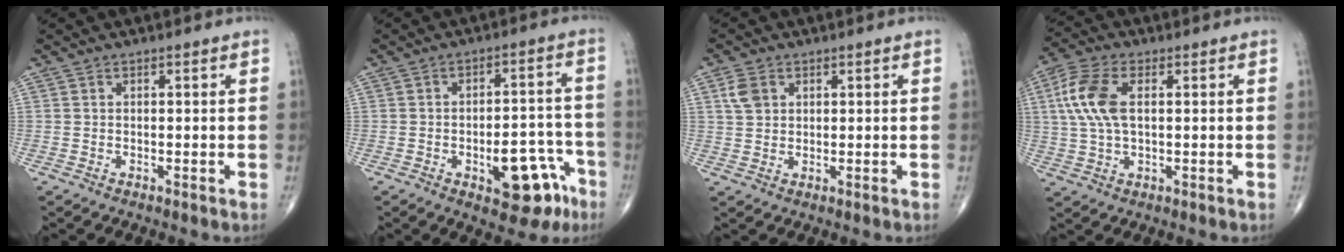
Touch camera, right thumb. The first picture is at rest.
{"total": 12.4, "force": [-5.7, 5.8, 9.3], "torque": [-0.090, 0.046, -0.067]}
{"total": 3.9, "force": [1.5, 2.9, 2.1], "torque": [-0.034, 0.000, 0.033]}
{"total": 10.0, "force": [1.9, 5.2, 8.3], "torque": [-0.193, 0.011, 0.036]}